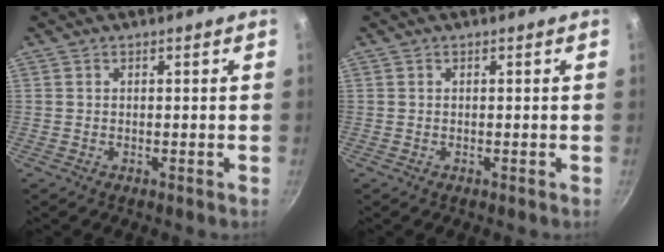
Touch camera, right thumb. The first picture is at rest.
{"total": 0.0}